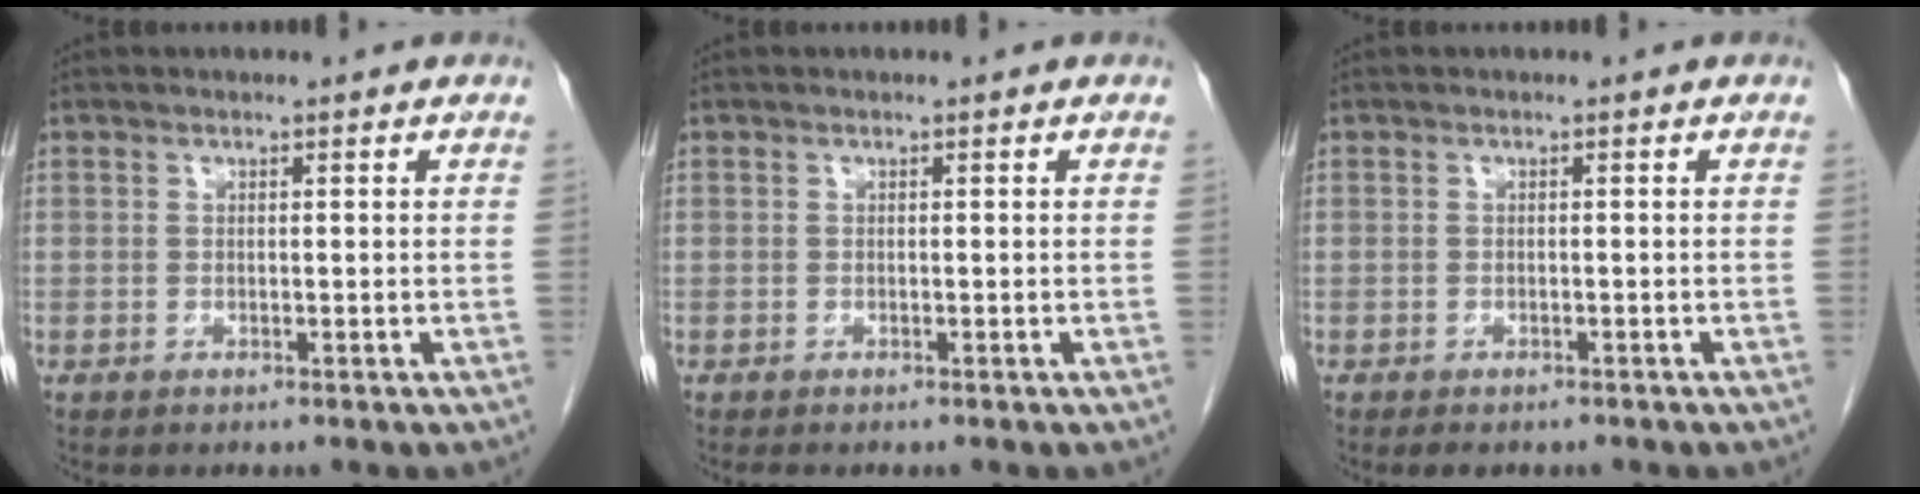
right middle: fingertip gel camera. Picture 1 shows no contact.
{"total": 0.8, "force": [-0.7, 0.2, 0.4], "torque": [-0.007, -0.001, -0.008]}
{"total": 3.0, "force": [-2.4, 1.3, 1.3], "torque": [-0.017, -0.005, -0.028]}